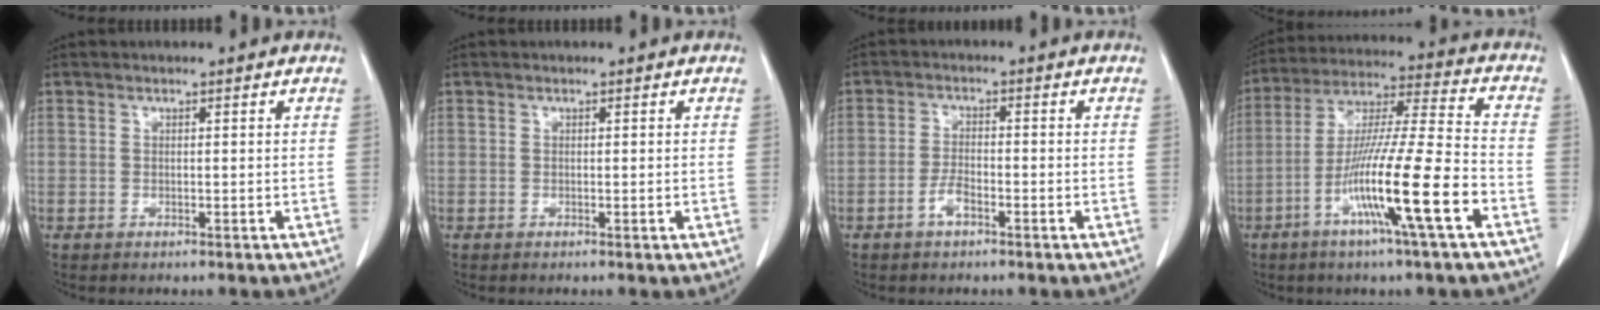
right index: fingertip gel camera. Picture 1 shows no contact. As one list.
[{"total": 0.0}, {"total": 2.7, "force": [-1.6, 0.8, 2.1], "torque": [-0.039, 0.003, -0.033]}, {"total": 16.3, "force": [-6.6, -0.6, 14.9], "torque": [-0.280, -0.014, -0.123]}]